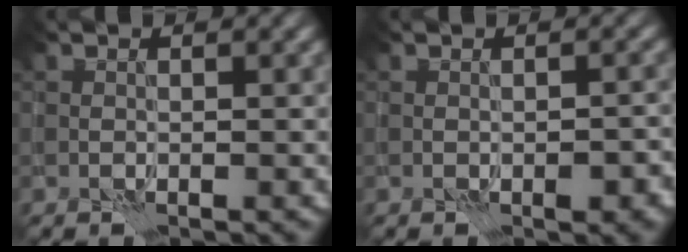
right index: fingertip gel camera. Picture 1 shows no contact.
{"total": 2.3, "force": [-0.9, 1.0, 1.9], "torque": [-0.030, -0.001, -0.011]}